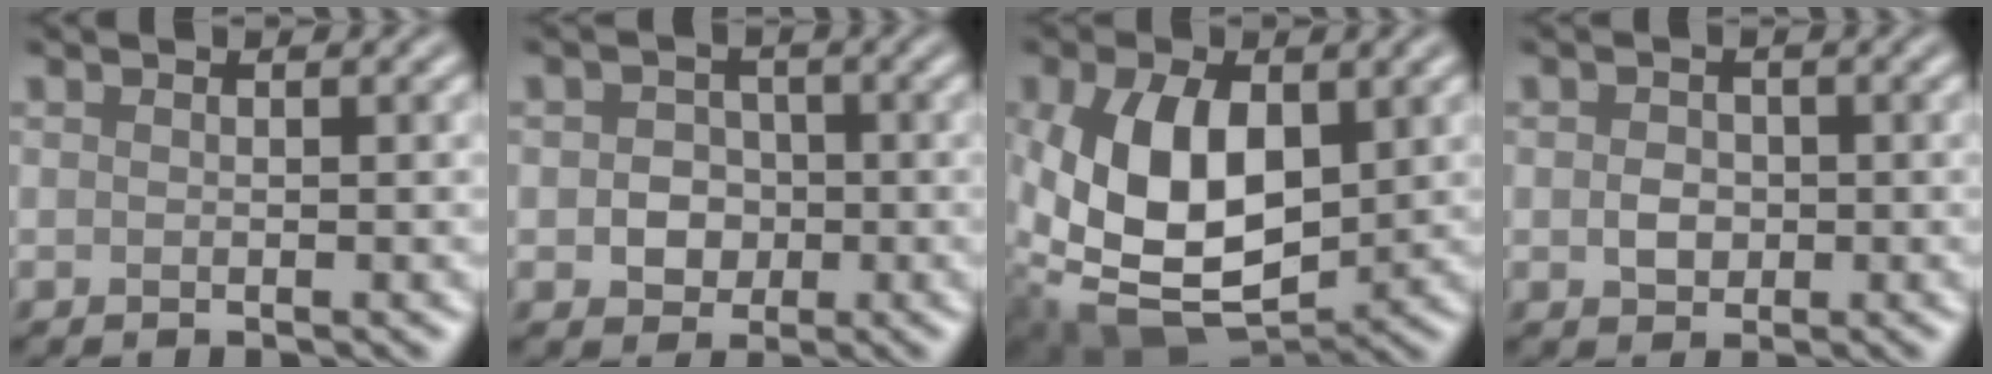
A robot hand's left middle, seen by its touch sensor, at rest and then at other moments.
{"total": 2.8, "force": [-0.4, 2.4, 1.3], "torque": [-0.016, -0.001, -0.013]}
{"total": 11.1, "force": [0.8, 6.8, 8.7], "torque": [-0.188, -0.013, 0.025]}
{"total": 2.0, "force": [-0.1, 1.6, 1.1], "torque": [-0.019, -0.002, -0.006]}